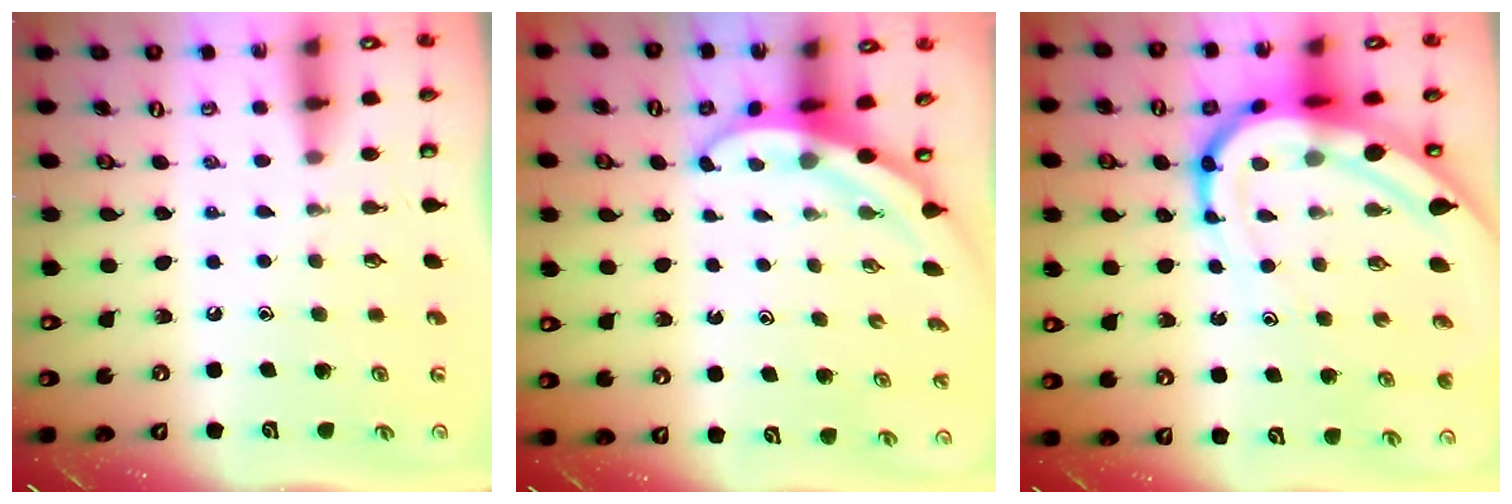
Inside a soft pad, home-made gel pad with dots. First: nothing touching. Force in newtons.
{"total": 3.4, "press": 3.4, "slide": 0.1}
{"total": 13.9, "press": 13.8, "slide": 1.3}